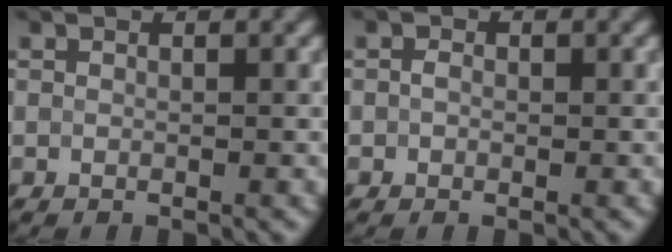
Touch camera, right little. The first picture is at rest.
{"total": 1.0, "force": [0.0, 0.9, 0.5], "torque": [-0.006, -0.002, -0.002]}